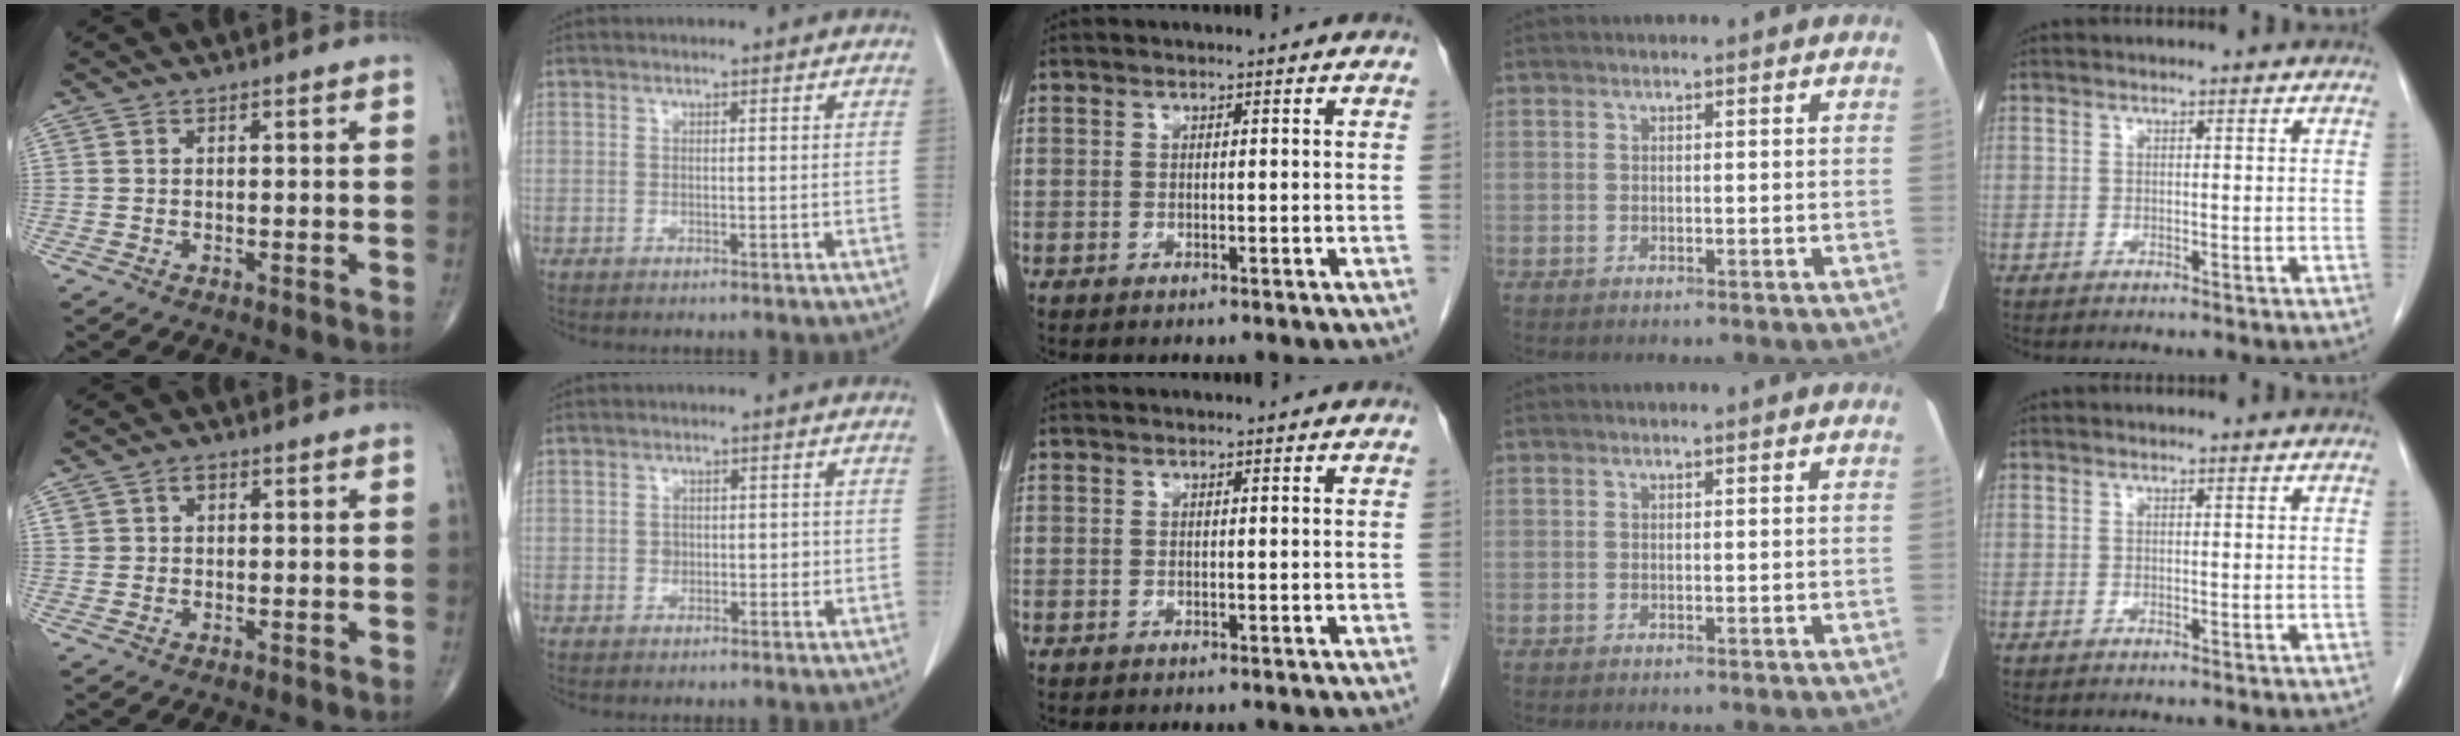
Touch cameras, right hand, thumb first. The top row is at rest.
{"thumb": {"total": 1.7, "force": [0.6, 1.3, 0.9], "torque": [-0.006, 0.001, 0.009]}, "index": {"total": 2.1, "force": [-0.3, 1.6, 1.4], "torque": [-0.017, 0.006, -0.003]}}